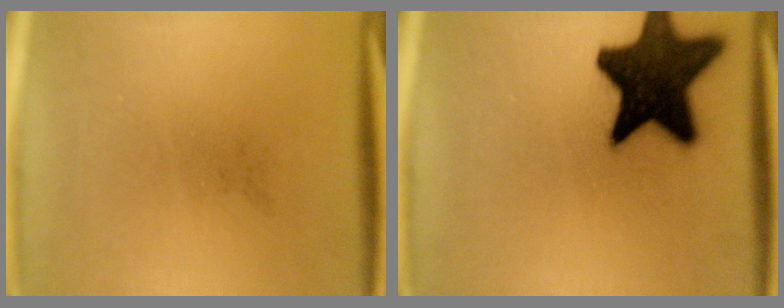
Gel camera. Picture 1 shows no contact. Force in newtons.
{"total": 18.5}